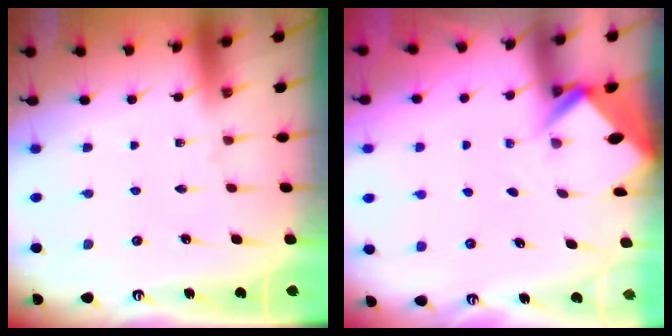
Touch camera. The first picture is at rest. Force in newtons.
{"total": 2.7, "press": 2.7, "slide": 0.1}